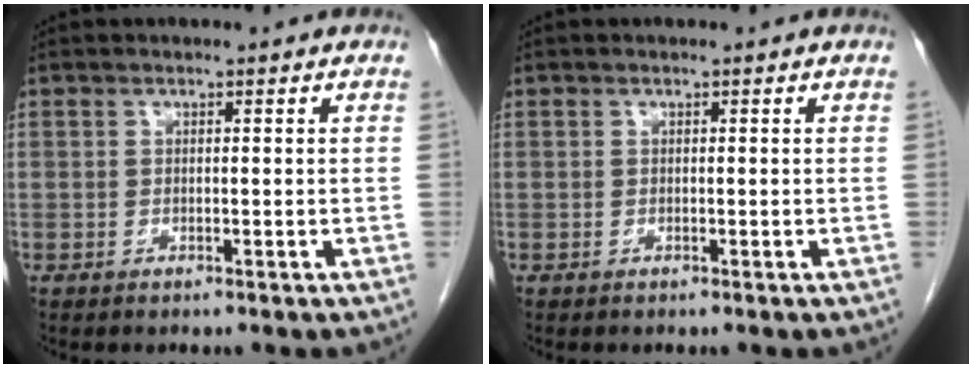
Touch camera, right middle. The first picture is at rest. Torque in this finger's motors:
{"motor_torque": [0.00, 0.00, 0.04, 0.00]}